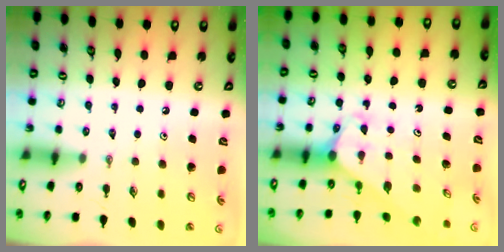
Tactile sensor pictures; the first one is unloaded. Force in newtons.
{"total": 2.2, "press": 2.2, "slide": 0.2}